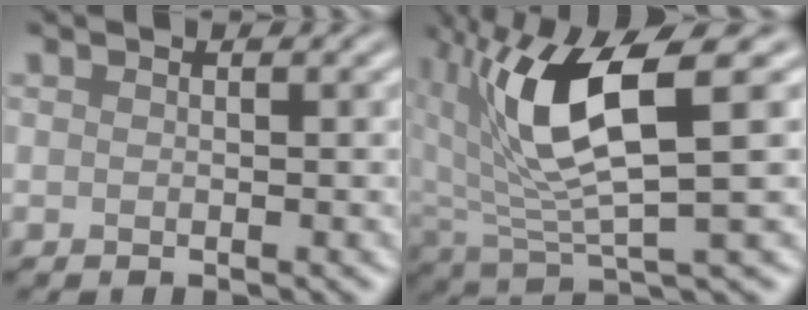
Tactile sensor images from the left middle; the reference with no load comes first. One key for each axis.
{"total": 8.9, "fx": 2.6, "fy": 2.8, "fz": 8.0, "tx": -0.166, "ty": 0.000, "tz": 0.048}